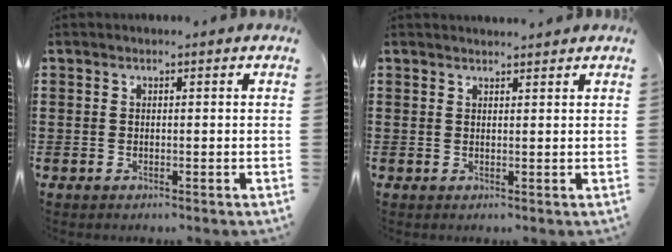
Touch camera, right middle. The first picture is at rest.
{"total": 1.2, "force": [1.2, 0.0, 0.1], "torque": [-0.004, 0.001, 0.023]}